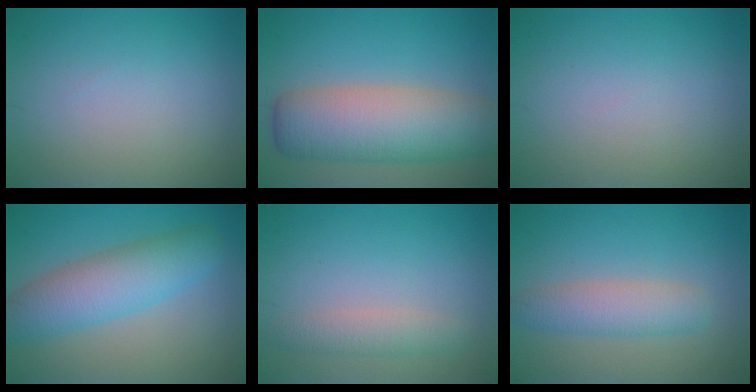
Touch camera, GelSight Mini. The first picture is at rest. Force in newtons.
{"total": 9.1, "press": 9.1, "slide": 0.5}
{"total": 0.0}
{"total": 6.2, "press": 6.2, "slide": 0.2}
{"total": 2.1, "press": 2.1, "slide": 0.0}
{"total": 3.5, "press": 3.5, "slide": 0.2}